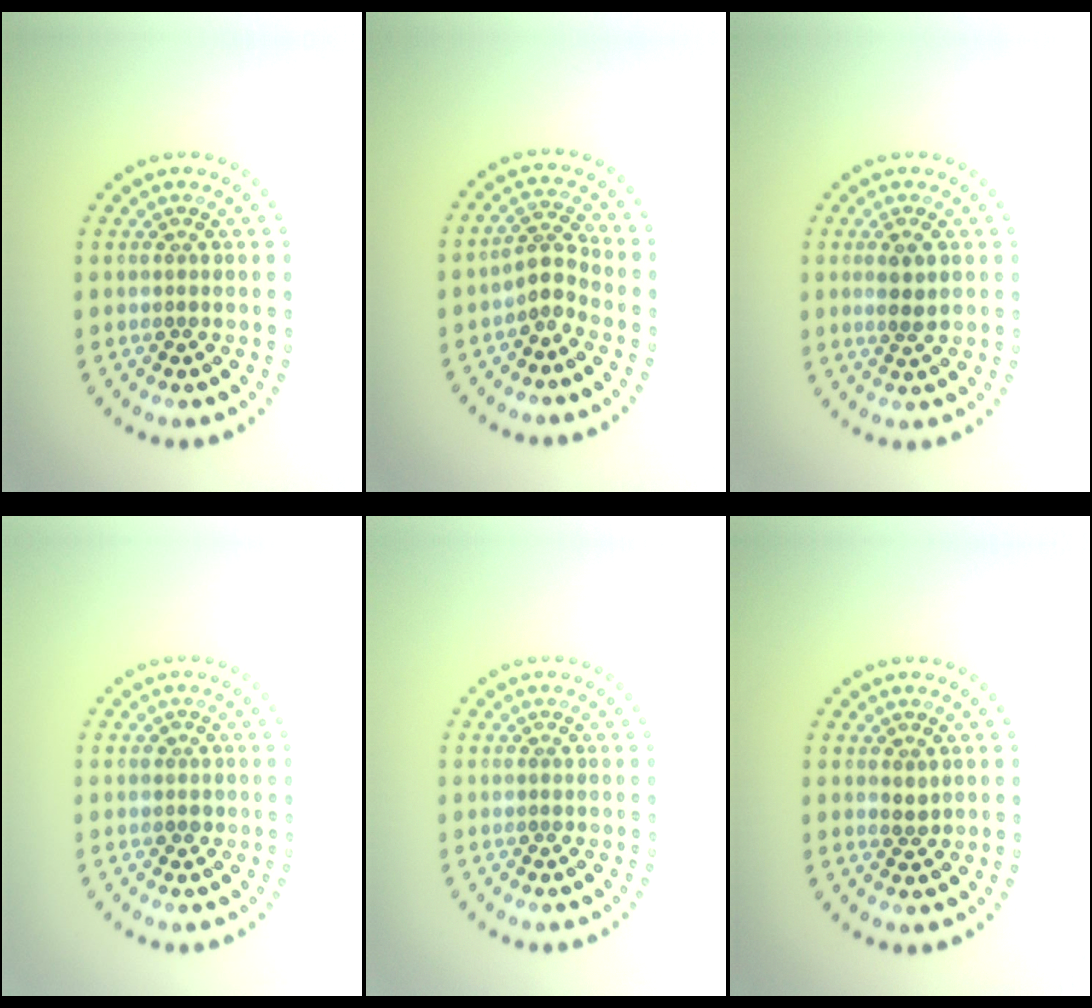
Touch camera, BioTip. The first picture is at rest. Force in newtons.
{"total": 2.2, "press": 1.5, "slide": 1.7}
{"total": 2.0, "press": 1.8, "slide": 0.7}
{"total": 0.8, "press": 0.8, "slide": 0.3}
{"total": 0.0}
{"total": 0.7, "press": 0.7, "slide": 0.3}